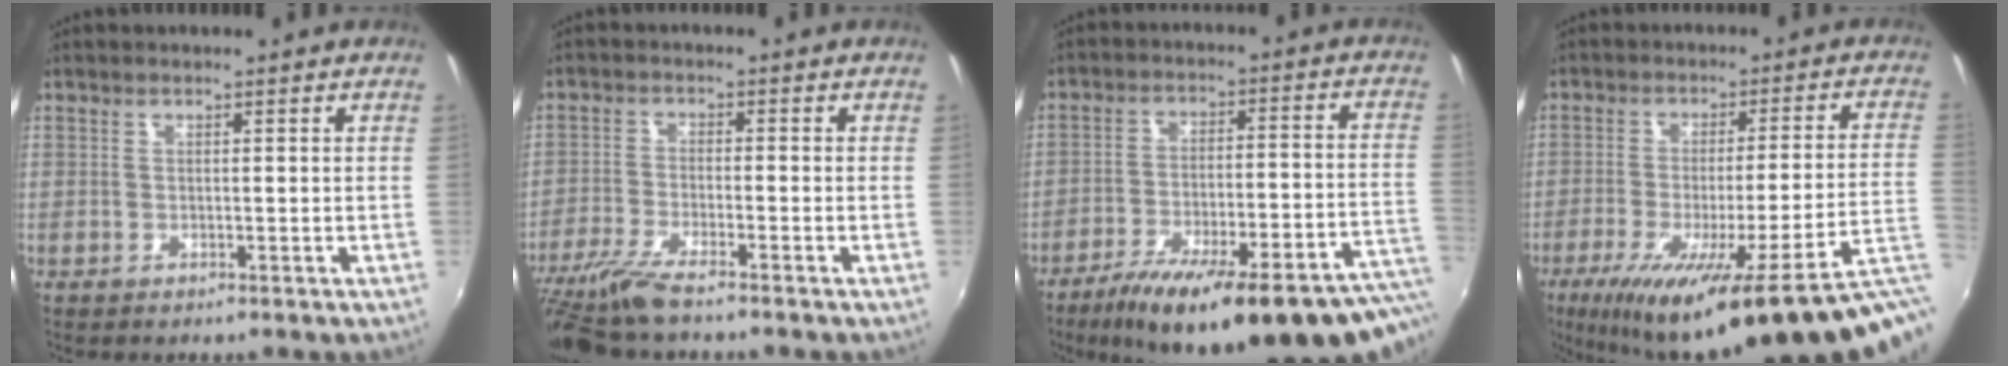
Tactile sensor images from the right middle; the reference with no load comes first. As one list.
[{"total": 9.2, "force": [-7.6, 0.6, 5.2], "torque": [-0.126, -0.032, -0.142]}, {"total": 28.3, "force": [-21.5, 6.5, 17.1], "torque": [-0.236, -0.040, -0.297]}, {"total": 26.4, "force": [-17.7, 0.3, 19.7], "torque": [-0.269, -0.079, -0.249]}]